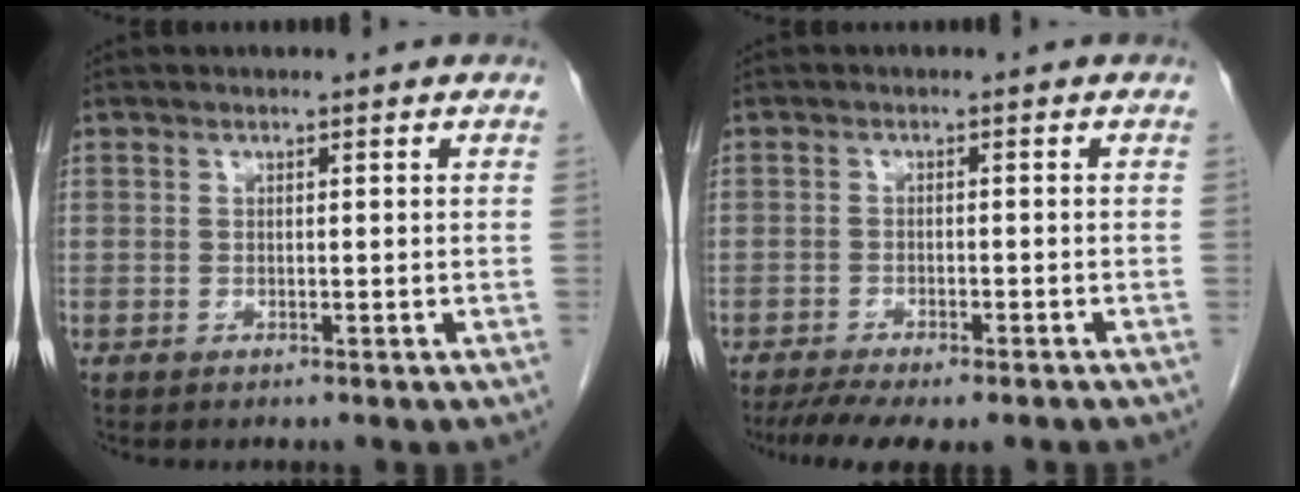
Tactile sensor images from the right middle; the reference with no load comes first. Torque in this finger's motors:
{"motor_torque": [0.99, -0.77, 0.19, 0.08]}